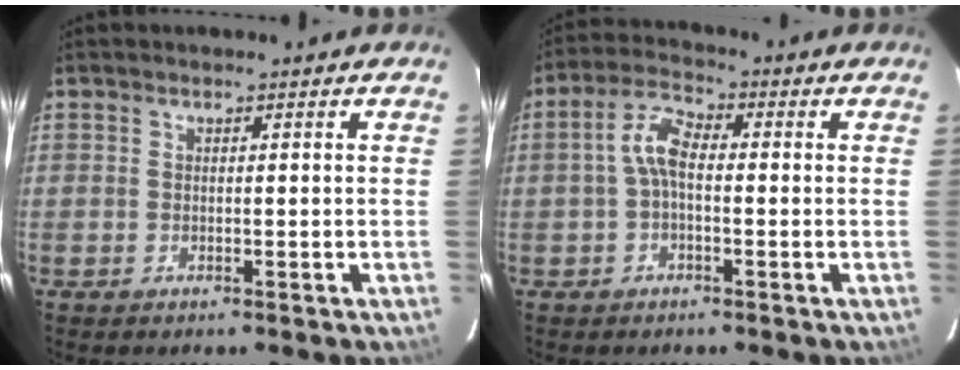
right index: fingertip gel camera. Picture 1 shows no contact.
{"total": 5.2, "force": [-0.6, 2.4, 4.6], "torque": [-0.098, 0.019, -0.012]}